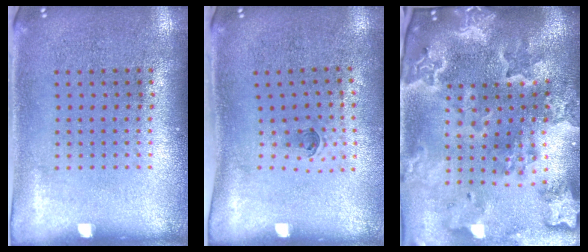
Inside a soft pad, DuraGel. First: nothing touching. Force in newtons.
{"total": 0.5, "press": 0.3, "slide": 0.4}
{"total": 4.4, "press": 3.6, "slide": 2.5}